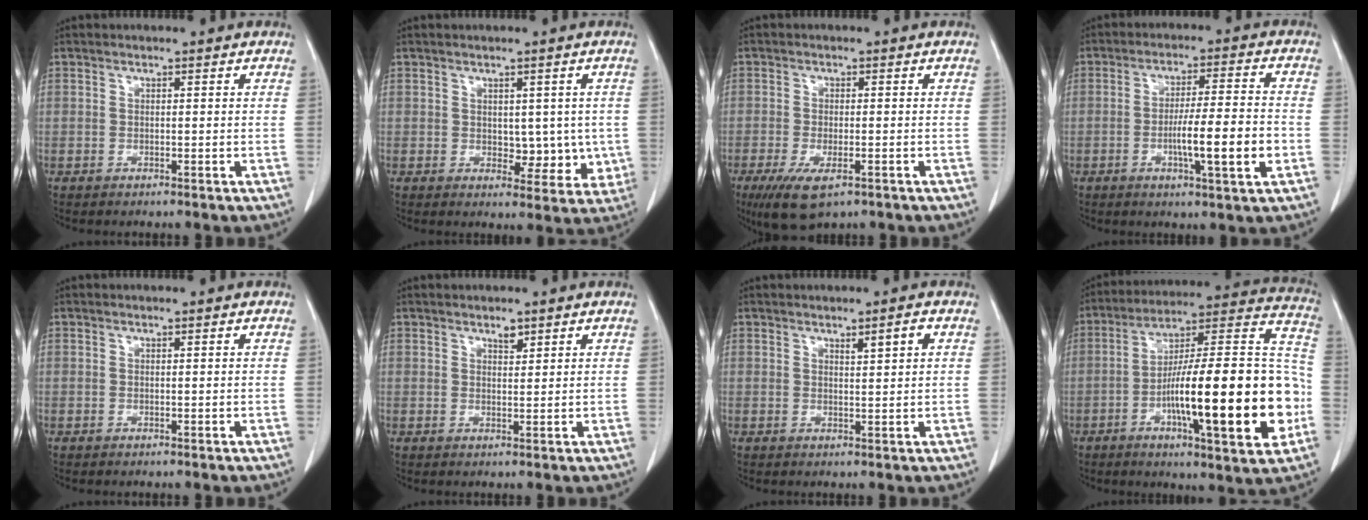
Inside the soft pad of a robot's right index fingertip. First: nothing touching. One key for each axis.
{"total": 5.5, "fx": 0.1, "fy": 3.5, "fz": 4.2, "tx": -0.035, "ty": -0.002, "tz": 0.011}
{"total": 7.0, "fx": -4.0, "fy": 2.3, "fz": 5.3, "tx": -0.094, "ty": -0.018, "tz": -0.062}
{"total": 9.8, "fx": -2.6, "fy": 0.4, "fz": 9.4, "tx": -0.154, "ty": -0.002, "tz": -0.043}
{"total": 0.0}
{"total": 1.4, "fx": 1.1, "fy": 0.5, "fz": 0.7, "tx": -0.013, "ty": -0.005, "tz": 0.019}
{"total": 2.1, "fx": 1.1, "fy": 0.0, "fz": 1.8, "tx": -0.032, "ty": -0.002, "tz": 0.018}
{"total": 26.1, "fx": -6.4, "fy": 3.5, "fz": 25.0, "tx": -0.342, "ty": 0.008, "tz": -0.100}